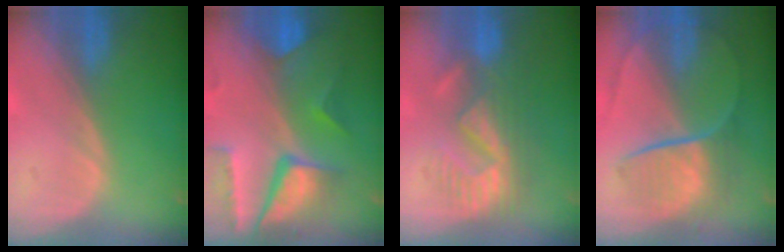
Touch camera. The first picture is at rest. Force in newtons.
{"total": 10.4, "press": 8.7, "slide": 5.7}
{"total": 8.9, "press": 8.4, "slide": 2.9}
{"total": 8.9, "press": 7.6, "slide": 4.7}